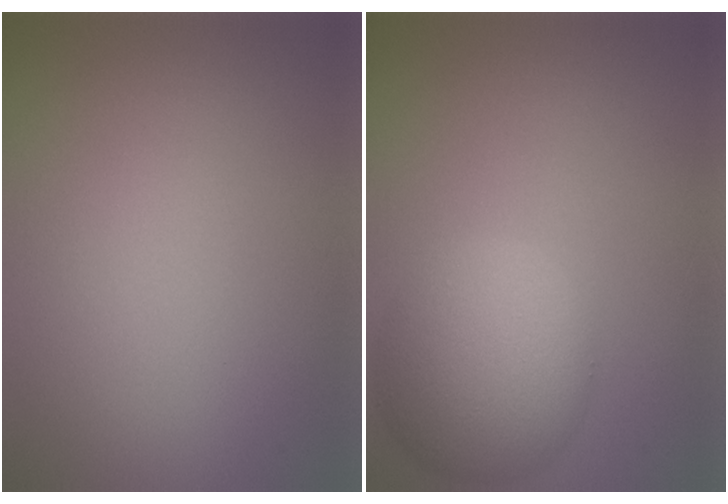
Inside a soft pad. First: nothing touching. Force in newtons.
{"total": 6.9, "press": 6.9, "slide": 0.2}